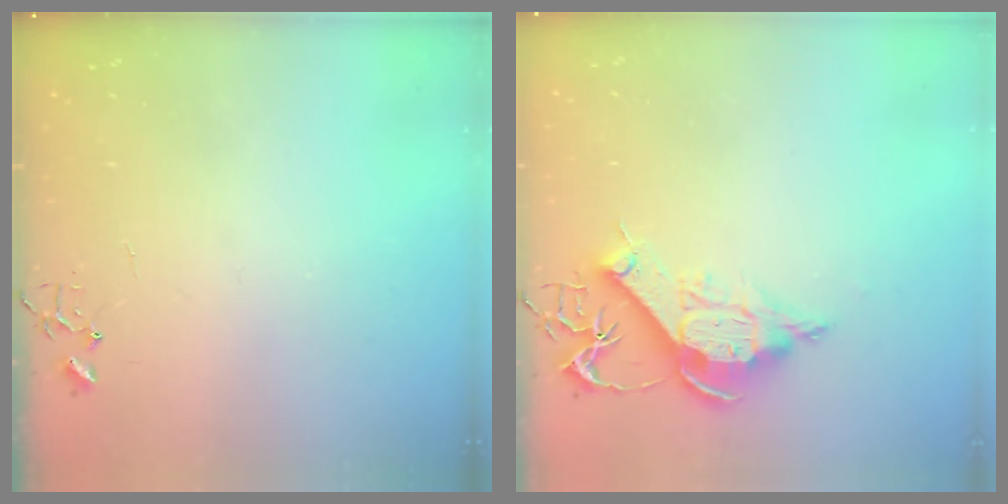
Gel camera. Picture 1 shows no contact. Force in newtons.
{"total": 11.5, "press": 11.4, "slide": 1.8}